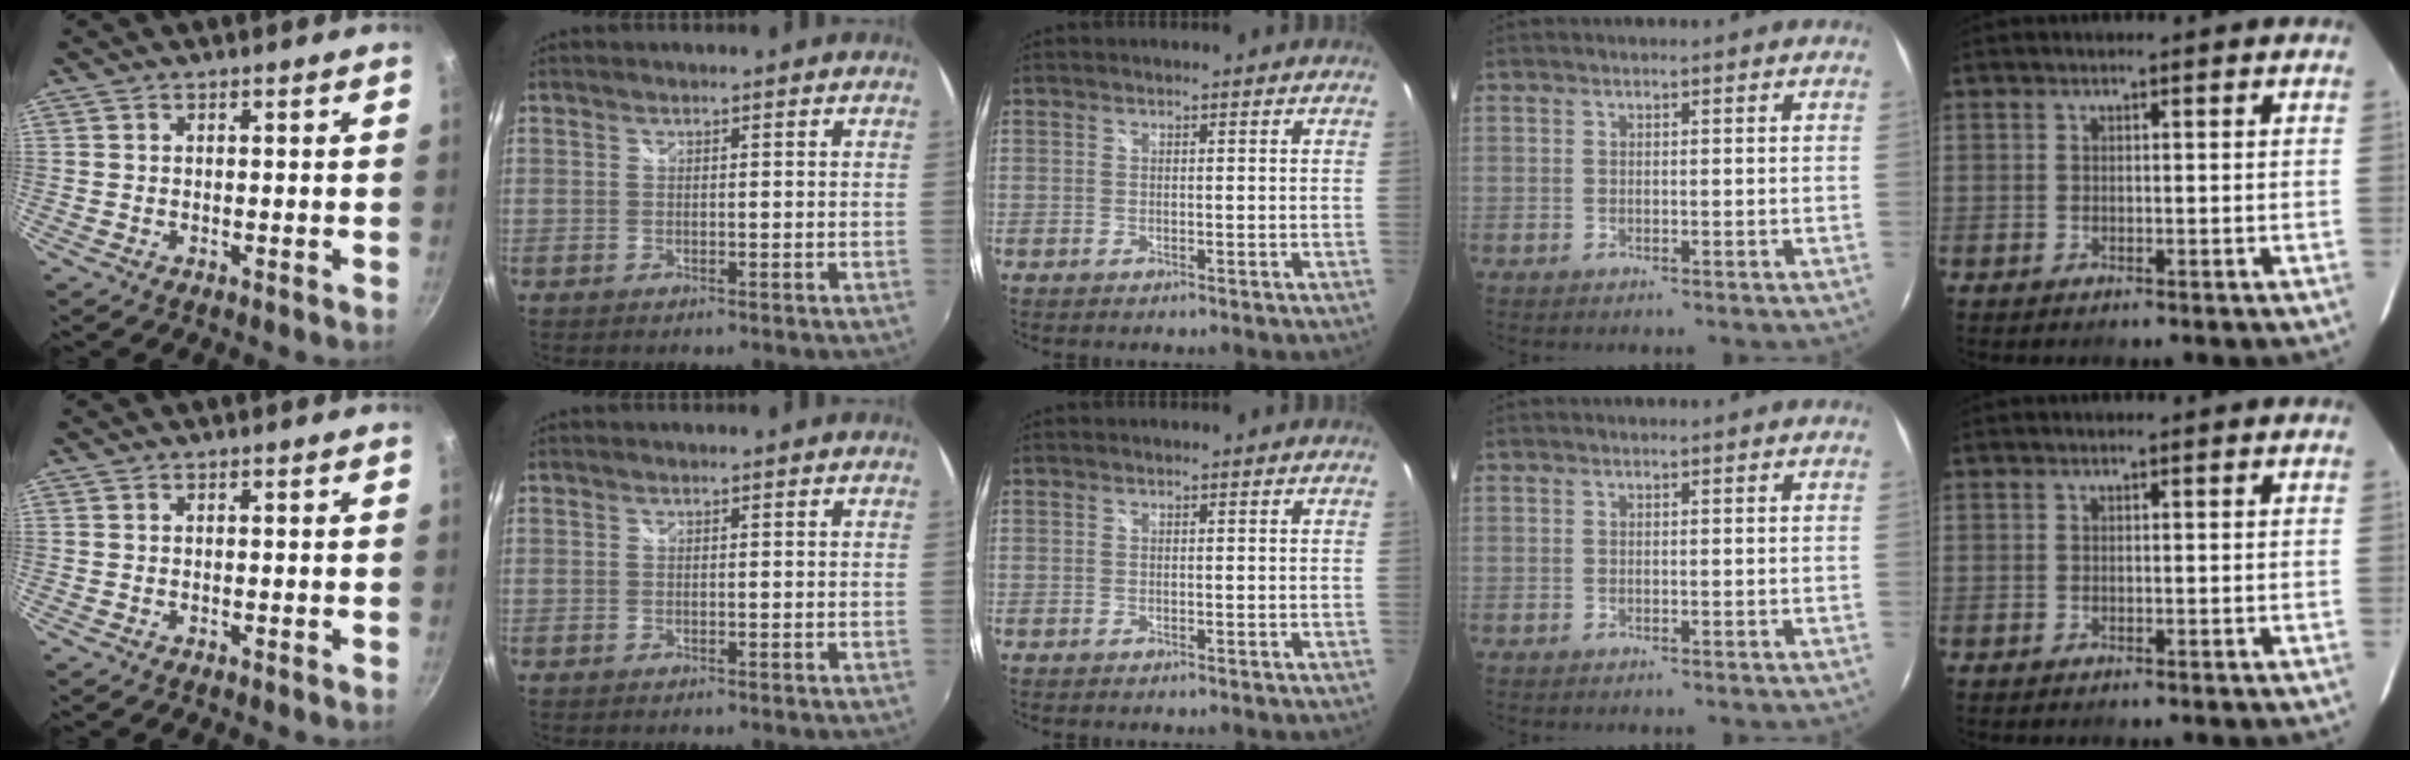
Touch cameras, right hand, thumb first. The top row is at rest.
{}